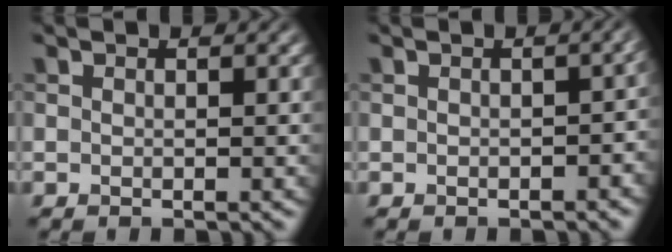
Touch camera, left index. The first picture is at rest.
{"total": 1.8, "force": [-0.5, 0.8, 1.5], "torque": [-0.015, -0.001, 0.000]}